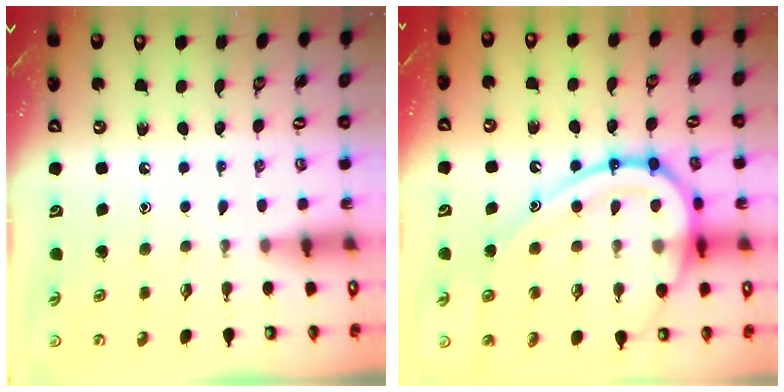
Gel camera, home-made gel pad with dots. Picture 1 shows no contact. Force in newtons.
{"total": 21.5, "press": 21.4, "slide": 2.1}